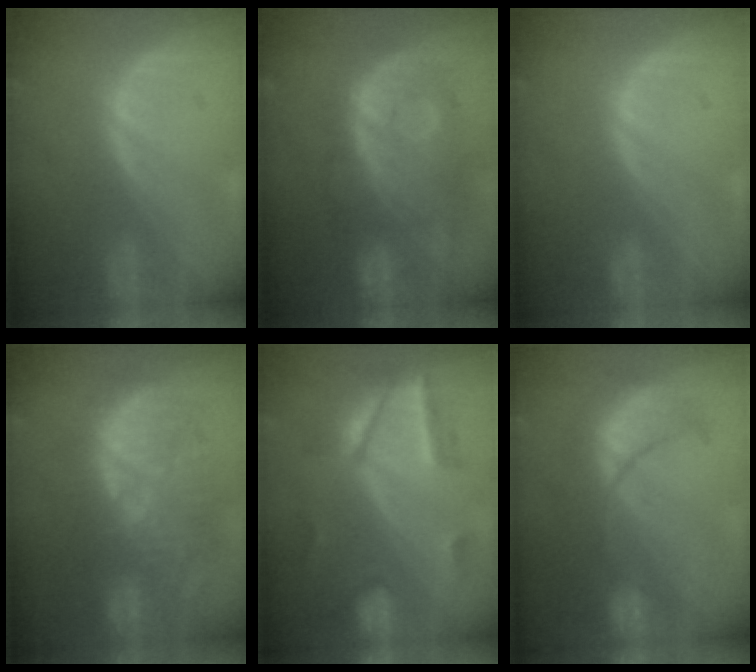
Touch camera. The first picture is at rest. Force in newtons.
{"total": 11.3, "press": 9.8, "slide": 5.7}
{"total": 0.0}
{"total": 12.0, "press": 11.5, "slide": 3.4}
{"total": 6.9, "press": 6.9, "slide": 0.7}
{"total": 8.9, "press": 8.5, "slide": 2.6}